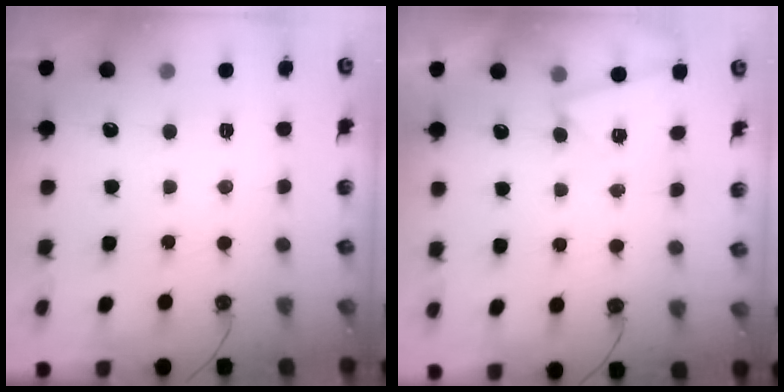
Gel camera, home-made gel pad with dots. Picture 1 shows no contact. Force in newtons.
{"total": 3.5, "press": 2.8, "slide": 2.2}